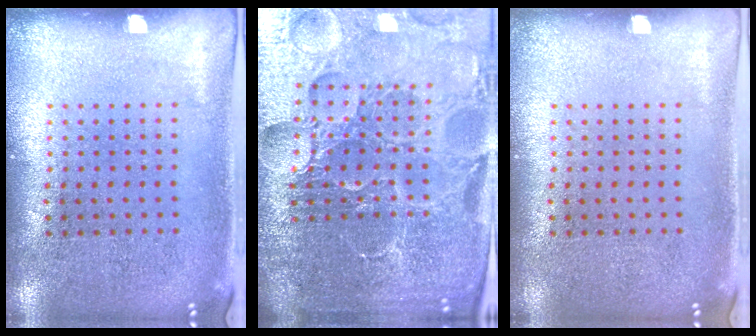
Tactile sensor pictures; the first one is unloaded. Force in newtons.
{"total": 6.7, "press": 5.9, "slide": 3.2}
{"total": 0.0}